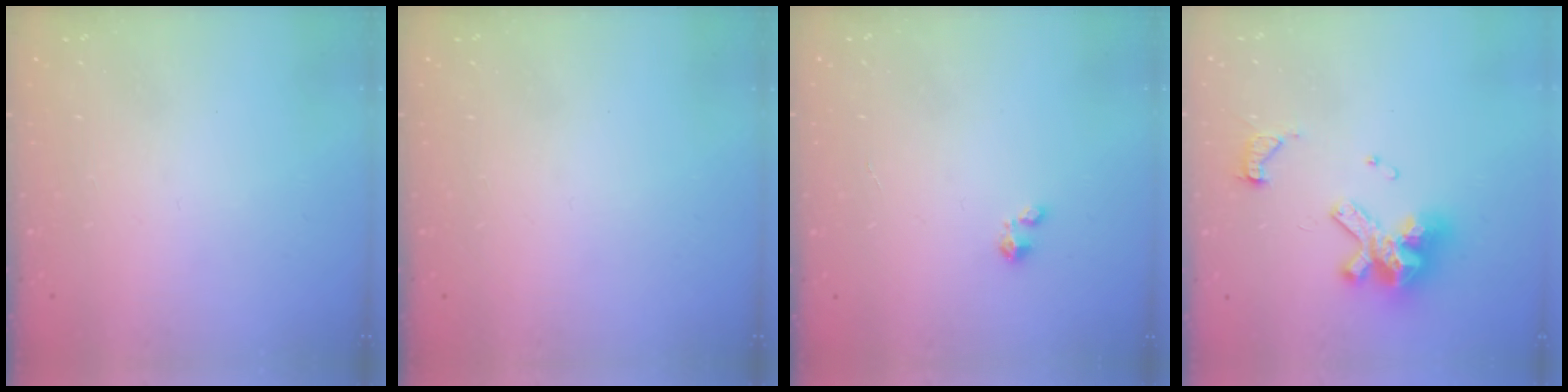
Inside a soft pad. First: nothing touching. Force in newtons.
{"total": 0.0}
{"total": 1.3, "press": 1.3, "slide": 0.3}
{"total": 13.1, "press": 13.0, "slide": 1.3}